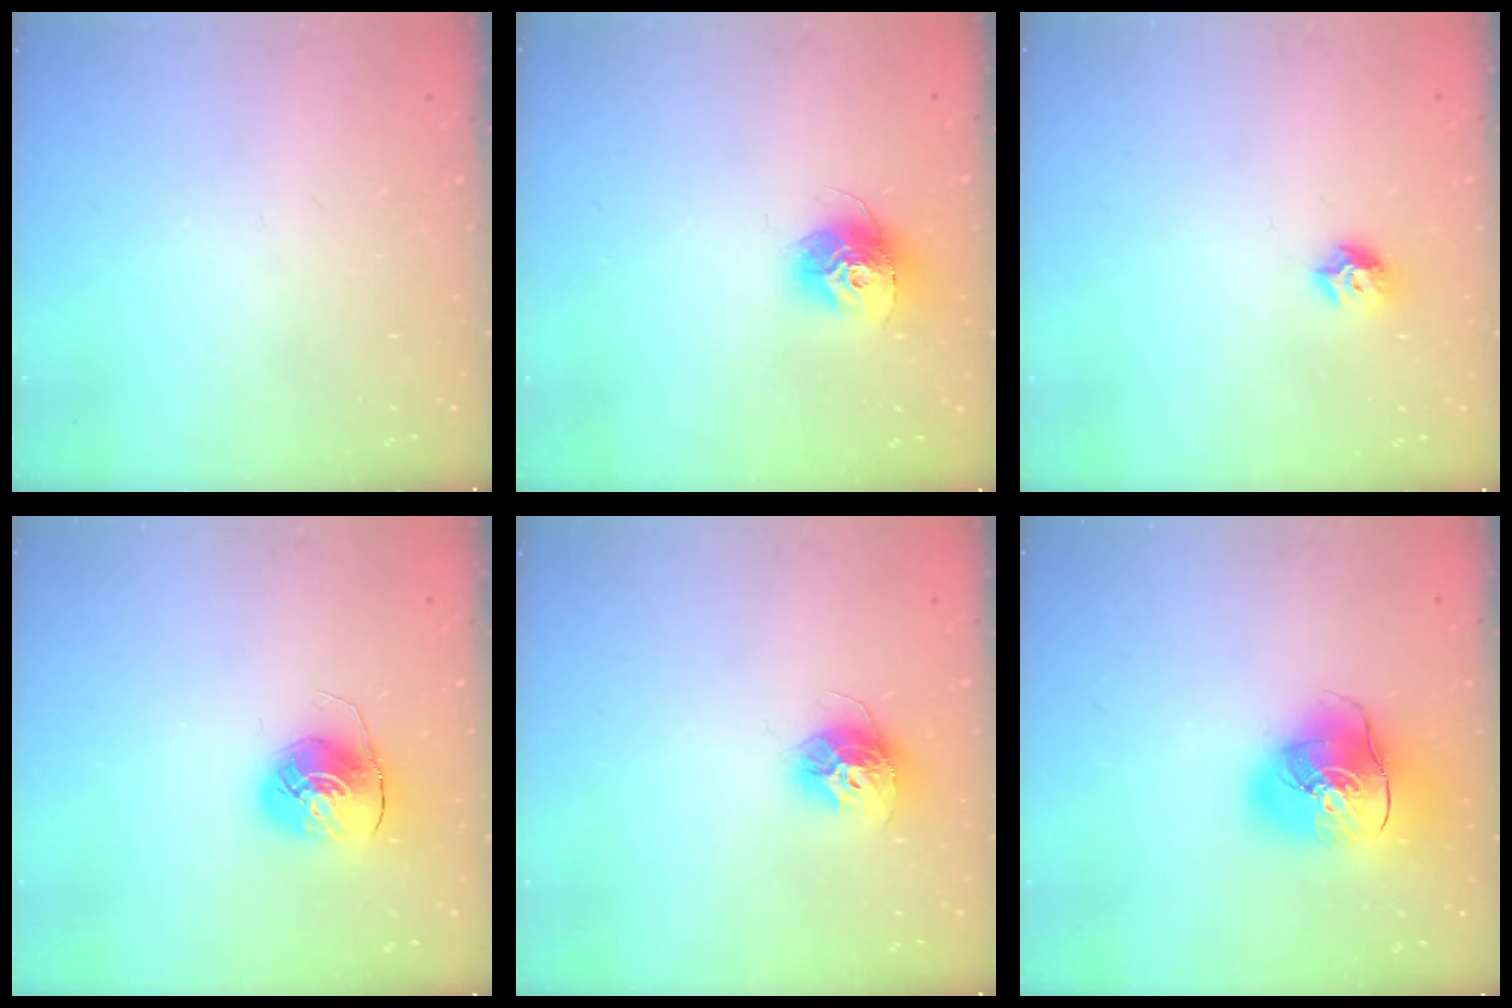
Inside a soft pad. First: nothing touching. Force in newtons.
{"total": 12.6, "press": 12.6, "slide": 1.1}
{"total": 8.2, "press": 8.1, "slide": 1.0}
{"total": 8.6, "press": 8.6, "slide": 0.6}
{"total": 11.2, "press": 11.2, "slide": 0.8}
{"total": 18.6, "press": 18.3, "slide": 3.1}